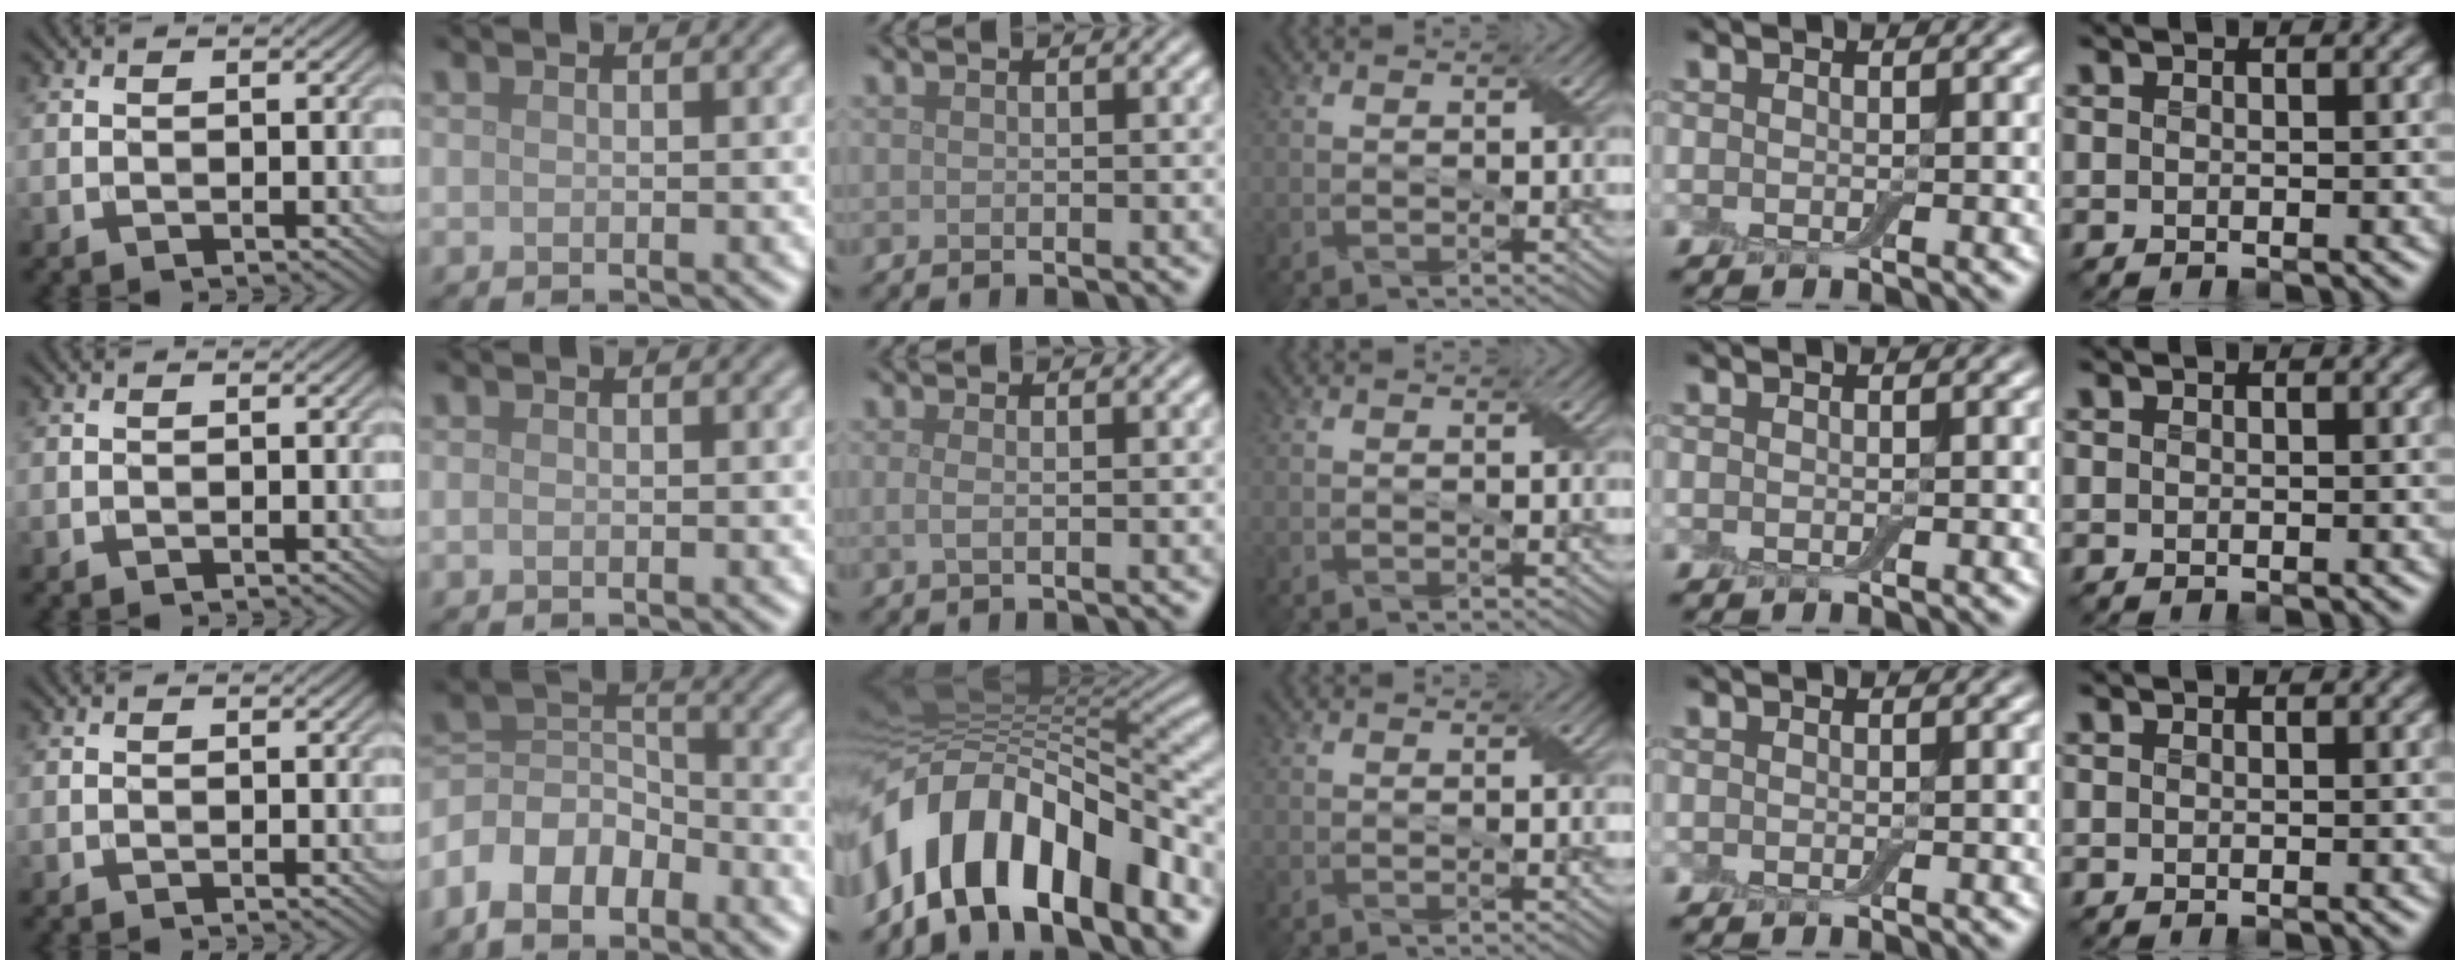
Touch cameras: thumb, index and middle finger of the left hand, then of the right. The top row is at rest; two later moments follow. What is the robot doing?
{"motion": "fold", "object": "cloth"}